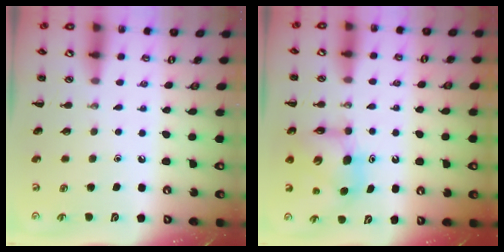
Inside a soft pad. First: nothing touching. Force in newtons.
{"total": 7.3, "press": 7.3, "slide": 0.3}